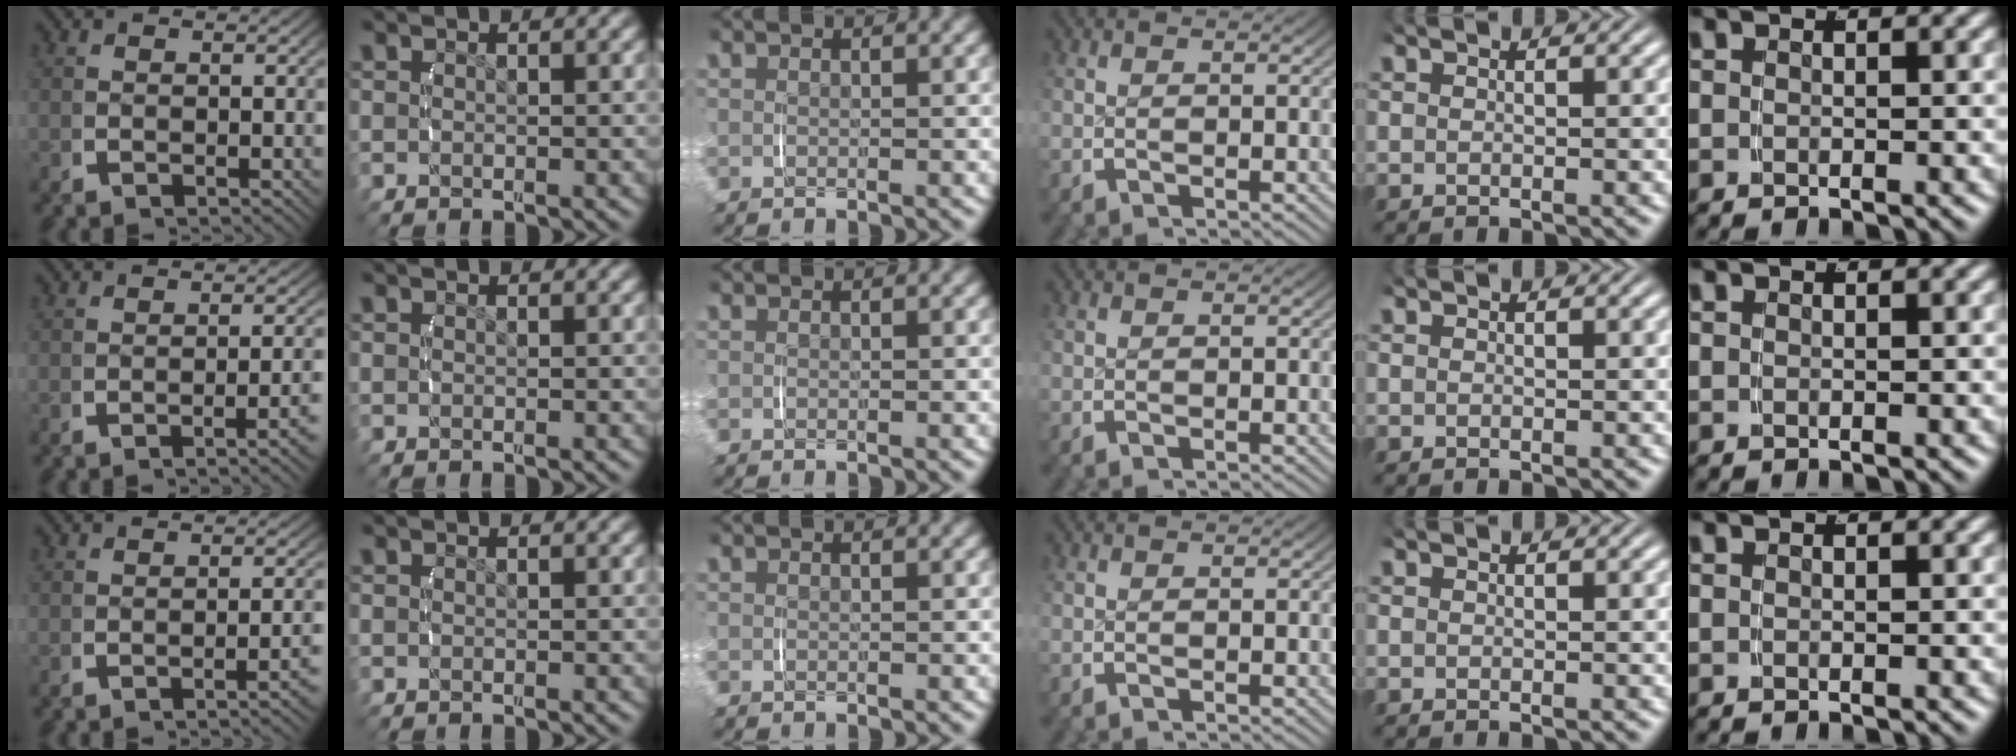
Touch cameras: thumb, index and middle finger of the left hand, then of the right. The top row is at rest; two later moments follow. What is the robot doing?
{"motion": "lift_and_place", "object": "measuring cup"}